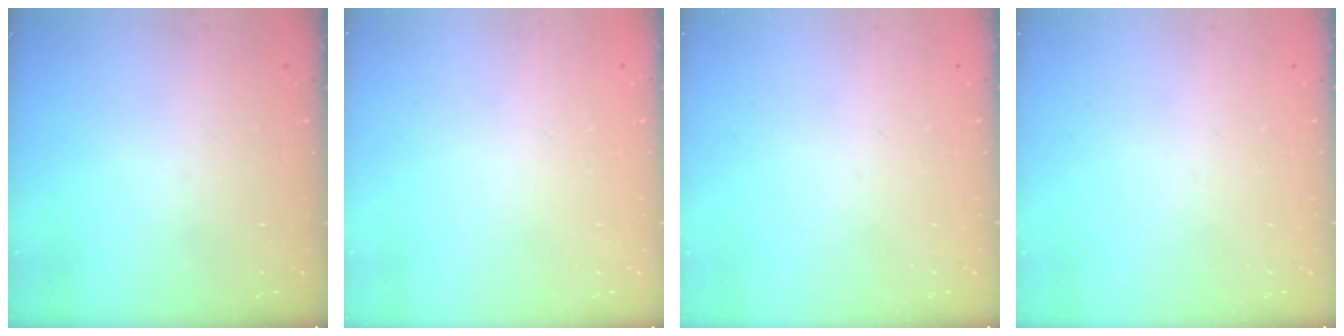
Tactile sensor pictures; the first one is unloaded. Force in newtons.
{"total": 2.6, "press": 2.6, "slide": 0.2}
{"total": 0.0}
{"total": 0.0}